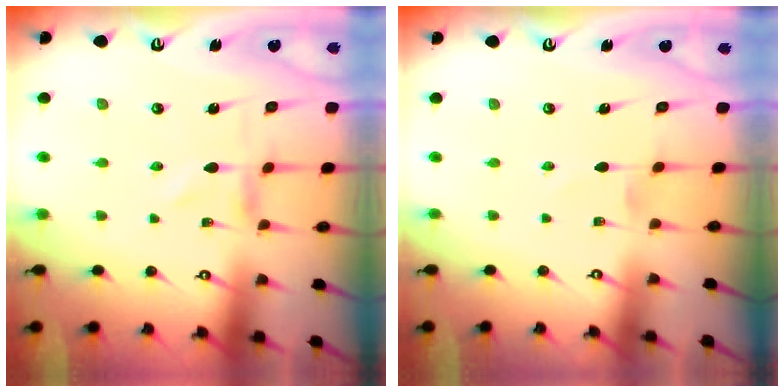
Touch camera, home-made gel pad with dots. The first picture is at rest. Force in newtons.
{"total": 0.0}